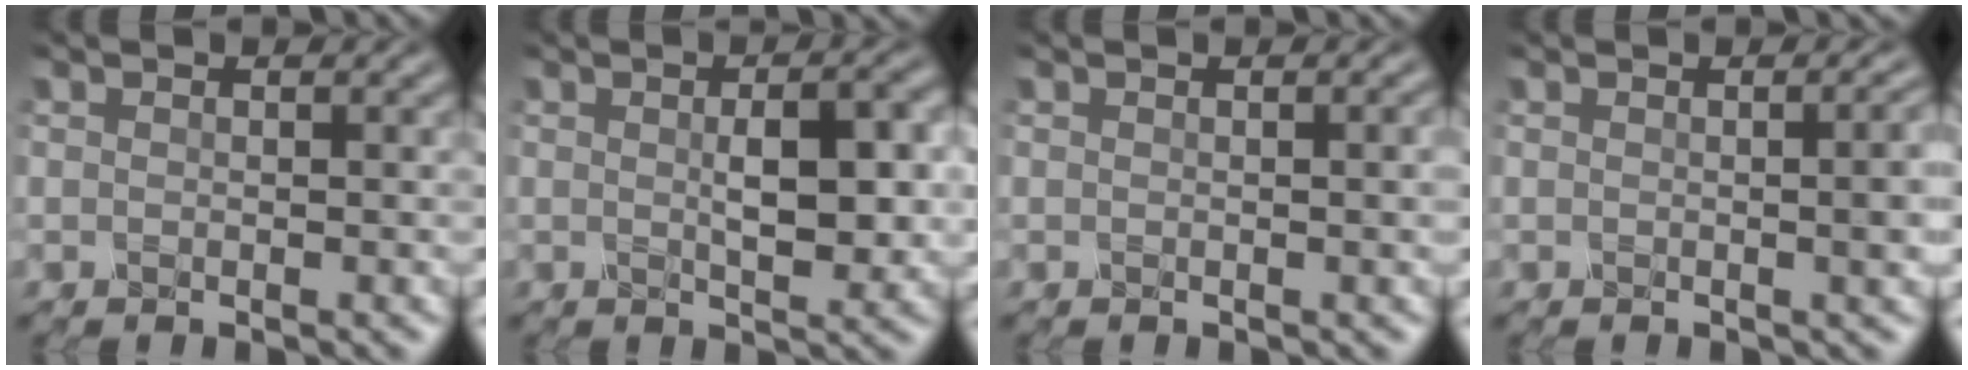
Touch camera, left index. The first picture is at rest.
{"total": 5.8, "force": [0.5, 2.3, 5.3], "torque": [-0.073, 0.006, 0.005]}
{"total": 2.9, "force": [0.8, 1.2, 2.5], "torque": [-0.022, 0.011, 0.000]}
{"total": 6.3, "force": [0.9, 3.1, 5.4], "torque": [-0.024, 0.037, -0.010]}